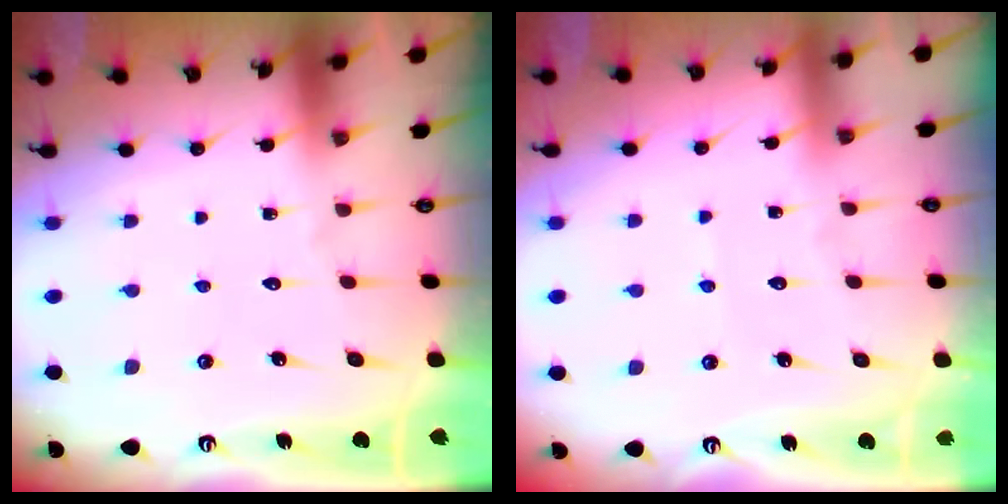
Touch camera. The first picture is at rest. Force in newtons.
{"total": 3.8, "press": 3.8, "slide": 0.6}